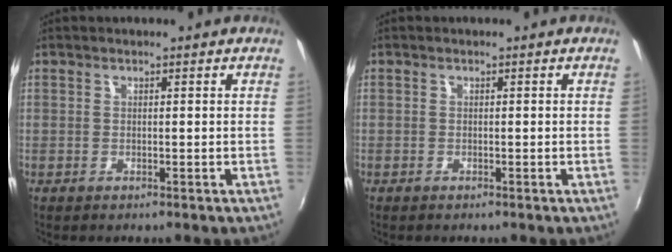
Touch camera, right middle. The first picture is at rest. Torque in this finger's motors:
{"motor_torque": [0.39, -0.36, -0.99, -0.21]}